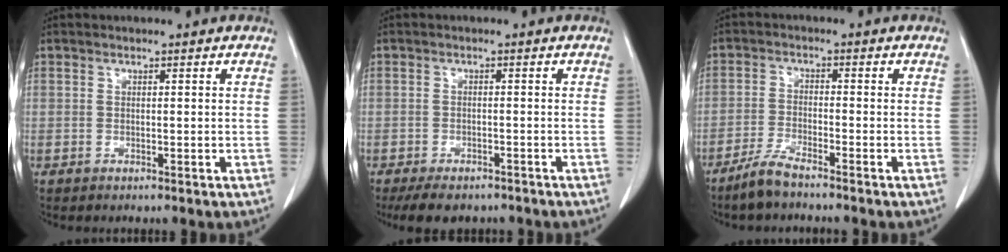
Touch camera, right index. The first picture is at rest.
{"total": 6.9, "force": [-5.5, 3.2, 2.7], "torque": [-0.035, -0.003, -0.077]}
{"total": 4.4, "force": [-3.8, 0.4, 2.3], "torque": [-0.052, -0.009, -0.079]}